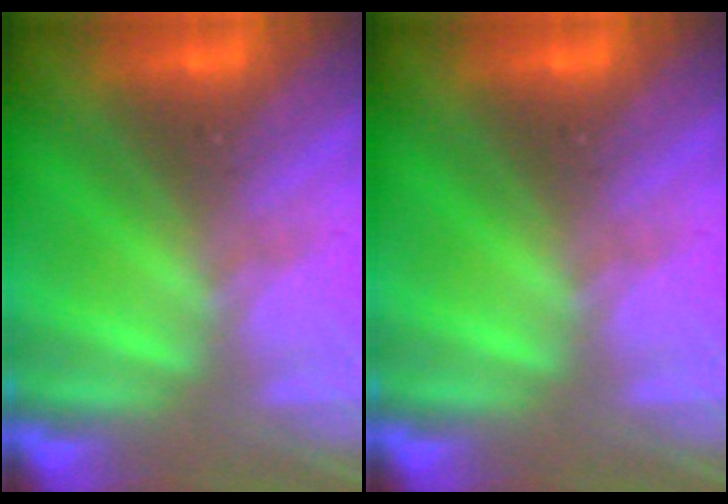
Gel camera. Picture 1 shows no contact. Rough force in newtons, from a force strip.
{"total": 0.0}